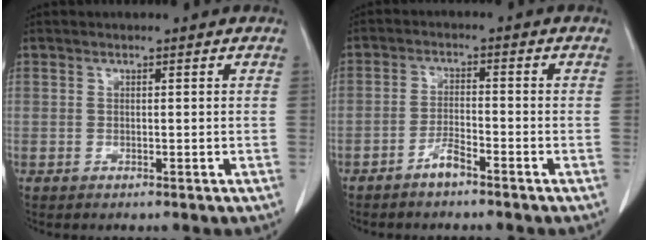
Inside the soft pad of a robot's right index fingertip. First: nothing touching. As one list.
[{"total": 3.0, "force": [-2.4, 0.4, 1.8], "torque": [-0.036, 0.004, -0.044]}]